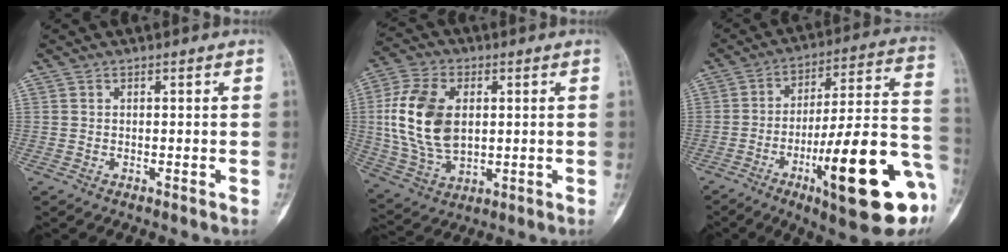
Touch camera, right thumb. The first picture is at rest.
{"total": 16.0, "force": [1.9, 10.2, 12.2], "torque": [-0.235, -0.004, 0.041]}
{"total": 26.0, "force": [-9.7, 5.9, 23.3], "torque": [-0.300, 0.037, -0.138]}